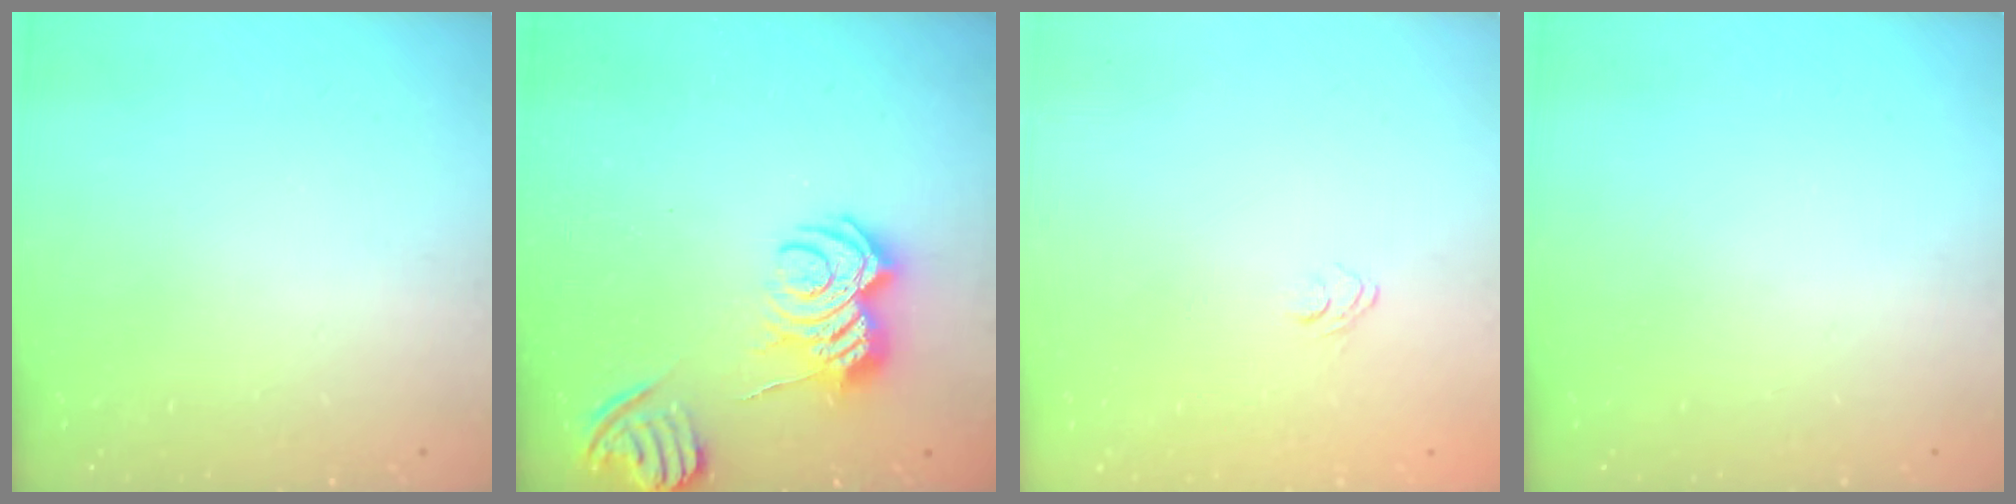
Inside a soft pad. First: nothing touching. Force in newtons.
{"total": 8.2, "press": 8.2, "slide": 0.9}
{"total": 4.3, "press": 4.0, "slide": 1.4}
{"total": 0.0}